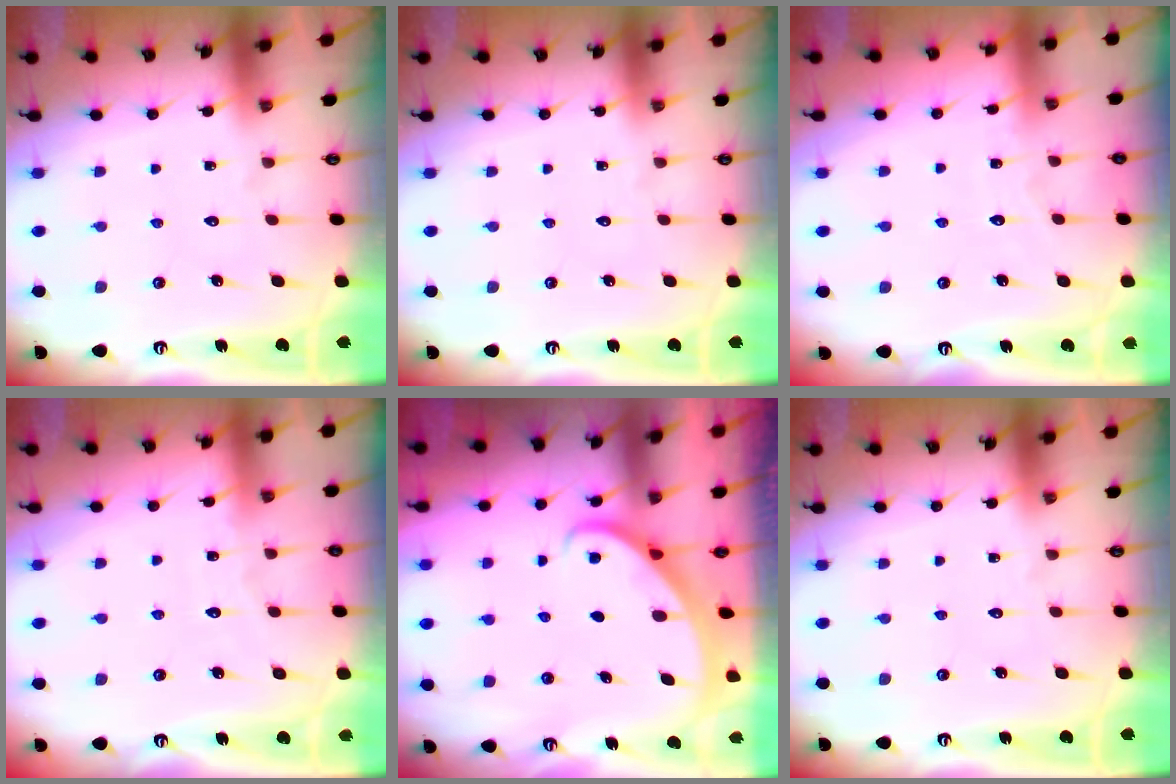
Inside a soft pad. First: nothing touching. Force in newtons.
{"total": 0.0}
{"total": 3.6, "press": 3.5, "slide": 0.4}
{"total": 2.3, "press": 2.3, "slide": 0.2}
{"total": 2.1, "press": 2.1, "slide": 0.2}
{"total": 0.0}